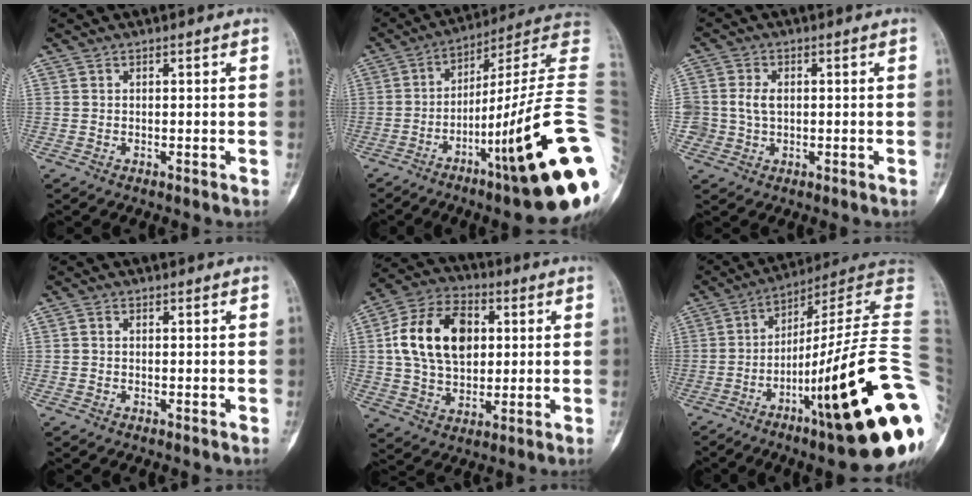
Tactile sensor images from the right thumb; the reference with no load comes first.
{"total": 28.5, "force": [-7.2, 3.3, 27.4], "torque": [-0.326, 0.034, -0.113]}
{"total": 4.0, "force": [0.1, 3.1, 2.5], "torque": [-0.044, 0.004, 0.006]}
{"total": 0.6, "force": [0.0, 0.5, 0.4], "torque": [-0.007, 0.001, -0.005]}
{"total": 17.0, "force": [3.0, 11.5, 12.2], "torque": [-0.194, 0.010, 0.050]}
{"total": 30.1, "force": [-7.1, 4.0, 29.0], "torque": [-0.342, 0.029, -0.112]}